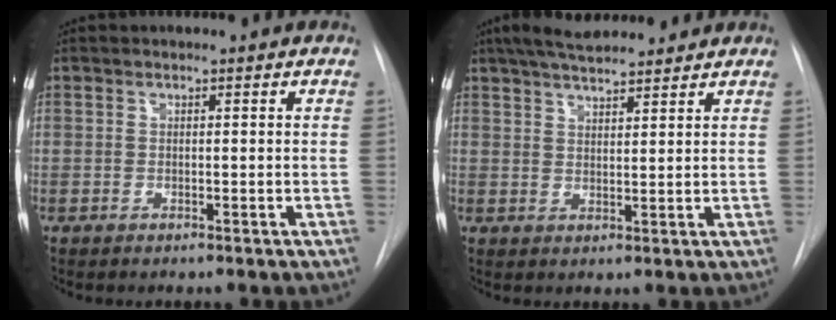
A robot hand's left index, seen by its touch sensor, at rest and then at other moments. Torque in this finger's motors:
{"motor_torque": [1.04, -1.10, 0.39, 0.09]}